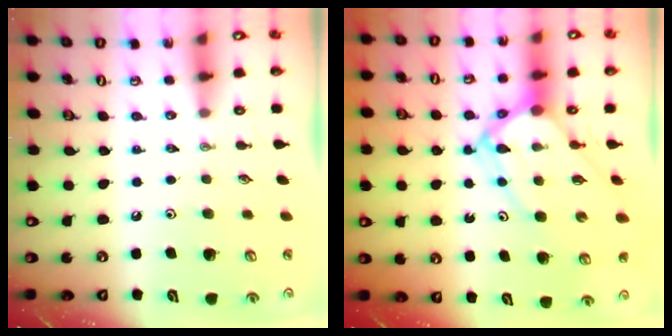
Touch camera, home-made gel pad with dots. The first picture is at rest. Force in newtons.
{"total": 10.4, "press": 10.4, "slide": 1.0}